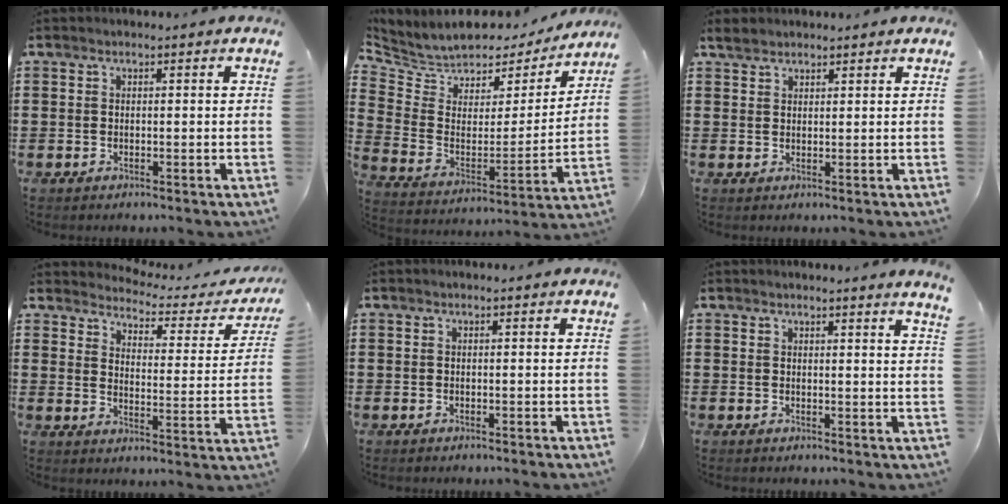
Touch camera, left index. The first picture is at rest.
{"total": 6.1, "force": [5.6, 2.6, 0.3], "torque": [-0.050, -0.046, 0.094]}
{"total": 2.0, "force": [1.8, 0.9, 0.4], "torque": [-0.013, 0.006, 0.035]}
{"total": 2.6, "force": [2.6, 0.3, 0.2], "torque": [-0.028, -0.025, 0.036]}
{"total": 0.0}
{"total": 1.8, "force": [1.6, -0.7, 0.4], "torque": [-0.010, -0.005, 0.031]}